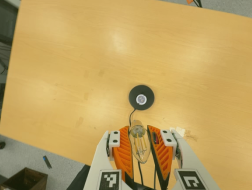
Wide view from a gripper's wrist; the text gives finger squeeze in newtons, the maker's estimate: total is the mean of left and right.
{"total": 20.3, "left": 21.2, "right": 19.4}